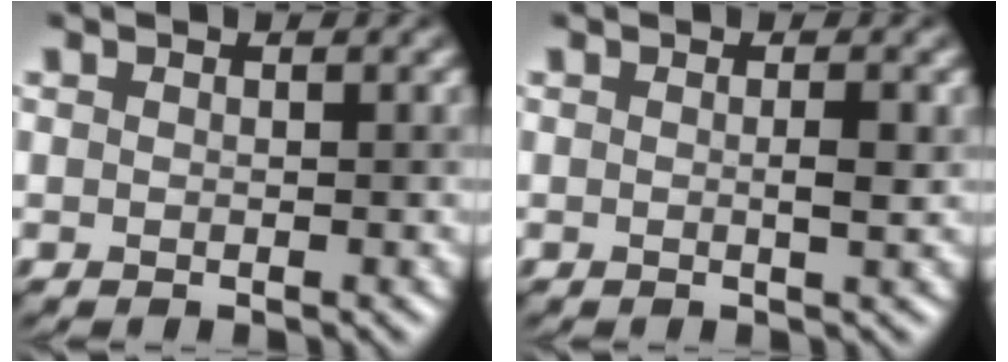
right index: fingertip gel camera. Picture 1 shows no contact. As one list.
[{"total": 1.2, "force": [0.0, 0.1, 1.2], "torque": [-0.022, -0.001, 0.000]}]